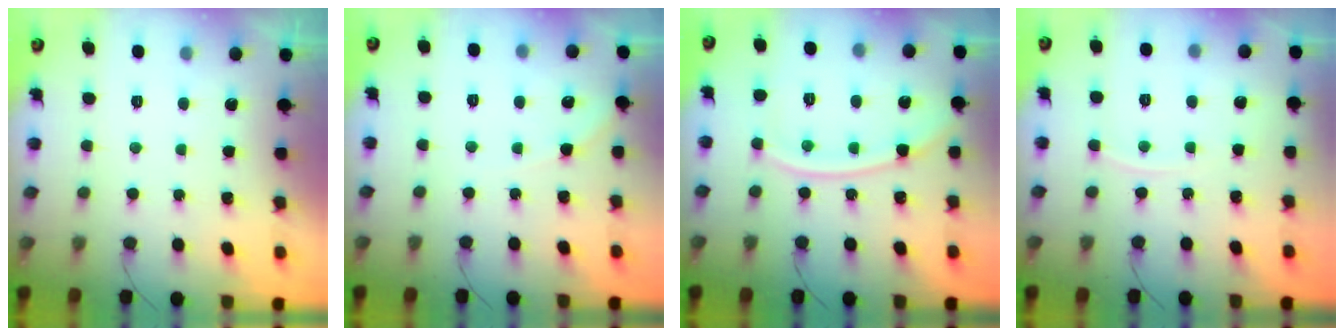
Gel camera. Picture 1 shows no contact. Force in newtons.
{"total": 6.2, "press": 6.2, "slide": 0.5}
{"total": 12.2, "press": 12.1, "slide": 1.4}
{"total": 4.4, "press": 4.3, "slide": 0.5}